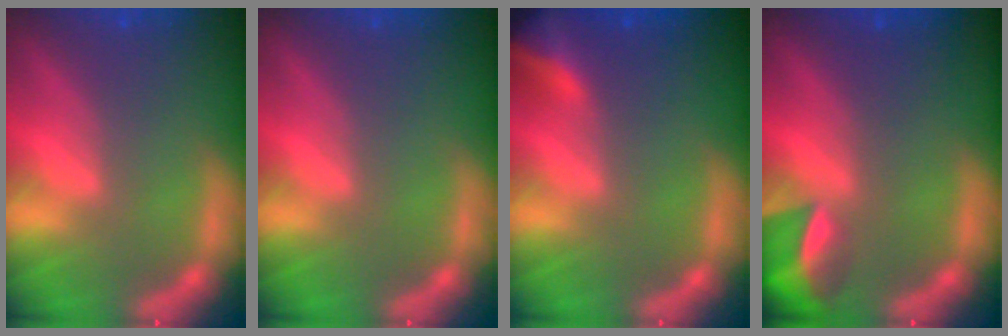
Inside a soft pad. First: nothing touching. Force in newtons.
{"total": 0.0}
{"total": 4.9}
{"total": 4.9}